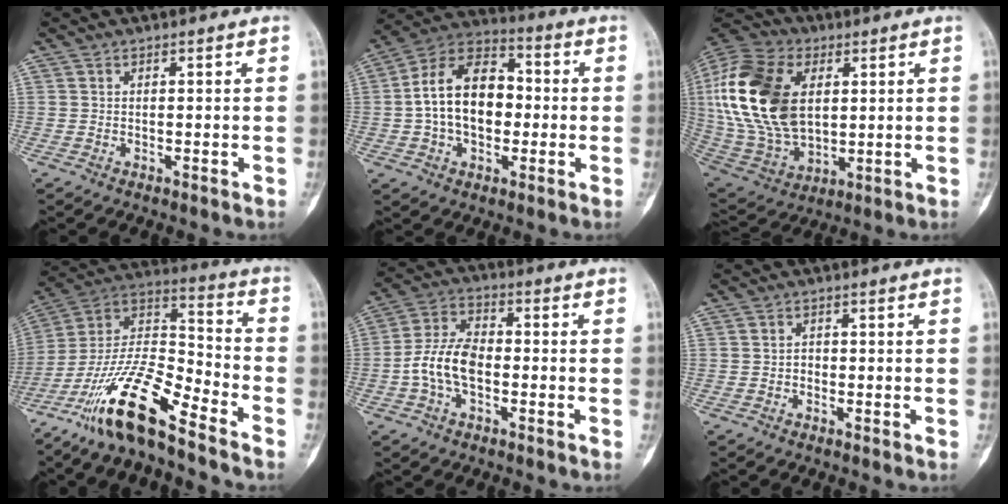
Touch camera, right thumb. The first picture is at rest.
{"total": 16.3, "force": [-0.3, 10.8, 12.1], "torque": [-0.184, 0.037, -0.013]}
{"total": 25.2, "force": [4.5, 15.9, 19.0], "torque": [-0.394, -0.014, 0.086]}
{"total": 18.0, "force": [-12.8, 4.0, 12.0], "torque": [-0.229, 0.078, -0.239]}
{"total": 9.5, "force": [-2.0, 5.7, 7.3], "torque": [-0.145, 0.031, -0.046]}
{"total": 1.0, "force": [-0.3, 0.9, 0.4], "torque": [0.004, 0.006, -0.008]}